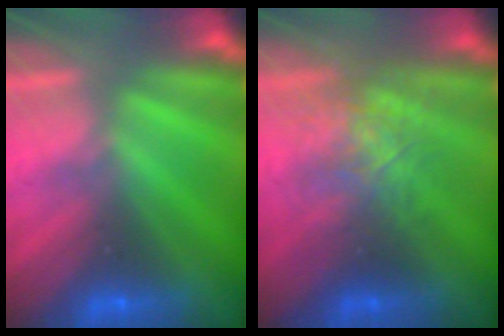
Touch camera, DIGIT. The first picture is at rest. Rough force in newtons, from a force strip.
{"total": 2.5}